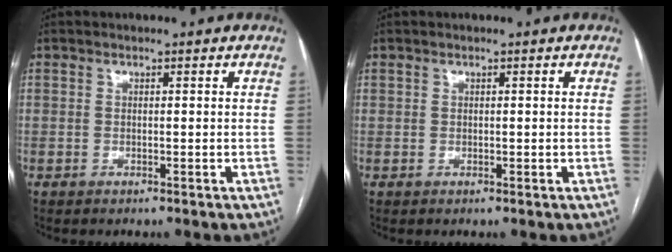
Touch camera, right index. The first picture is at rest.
{"total": 0.5, "force": [0.3, 0.4, 0.1], "torque": [0.003, 0.006, 0.006]}